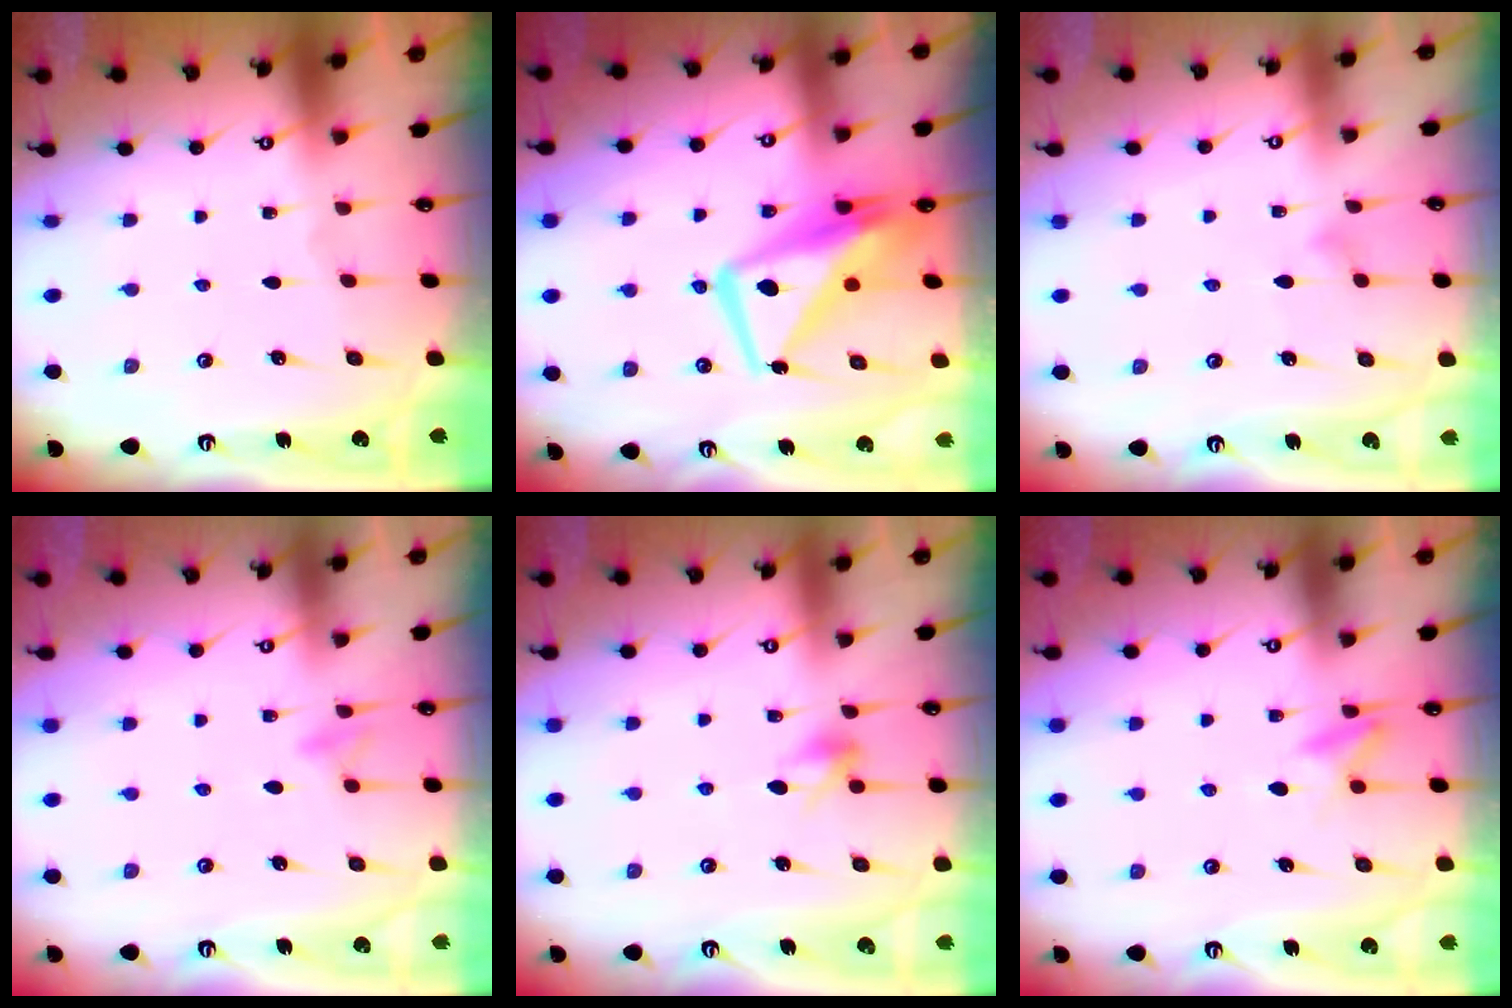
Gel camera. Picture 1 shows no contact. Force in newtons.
{"total": 11.0, "press": 10.8, "slide": 1.9}
{"total": 6.5, "press": 6.5, "slide": 0.4}
{"total": 8.1, "press": 8.1, "slide": 0.7}
{"total": 6.3, "press": 6.3, "slide": 1.1}
{"total": 9.3, "press": 9.2, "slide": 1.3}